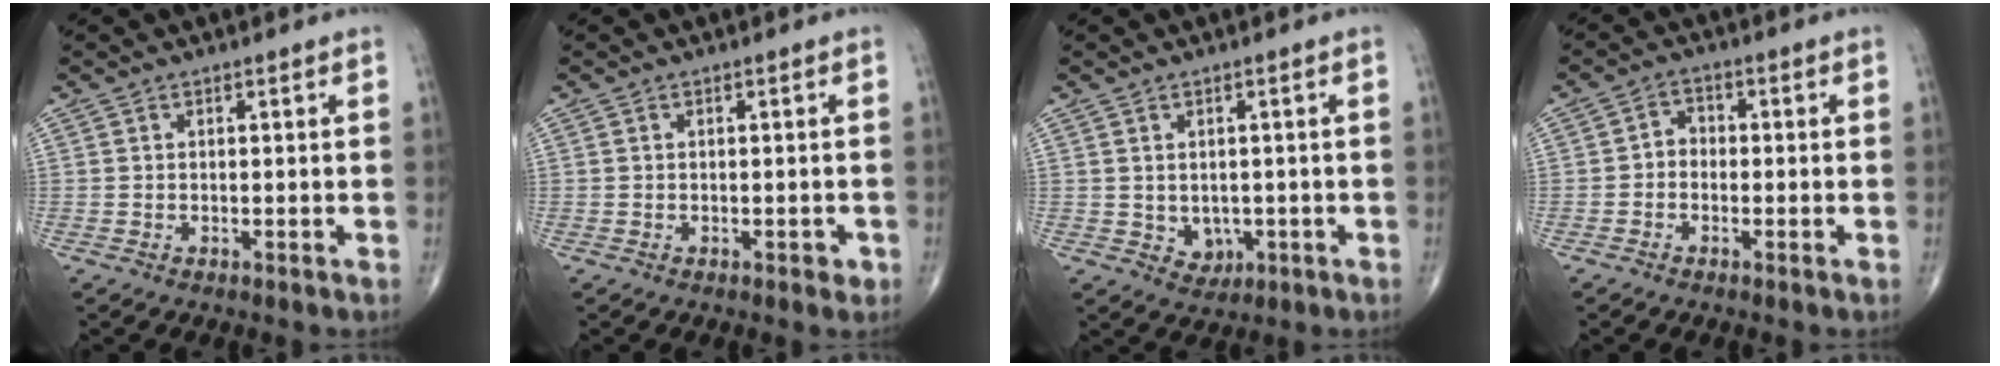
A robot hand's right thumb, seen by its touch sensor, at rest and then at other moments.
{"total": 1.5, "force": [-0.6, 0.8, 1.1], "torque": [-0.012, 0.000, -0.006]}
{"total": 3.6, "force": [-0.5, 3.0, 1.9], "torque": [-0.009, 0.000, 0.003]}
{"total": 2.8, "force": [-0.8, 2.3, 1.4], "torque": [-0.005, 0.016, -0.027]}